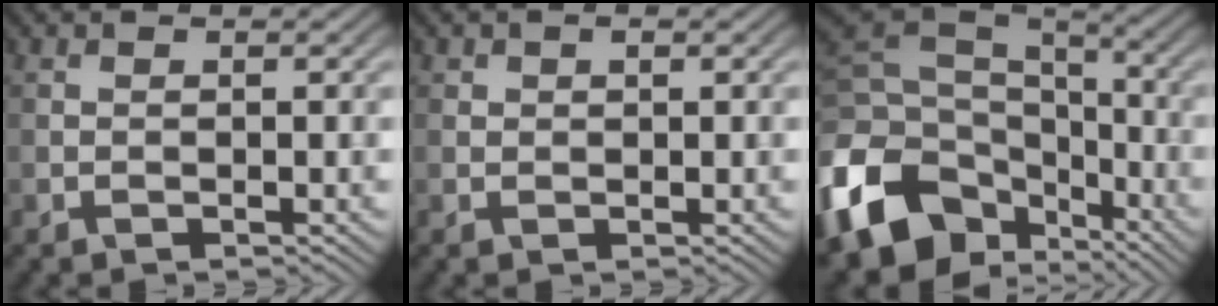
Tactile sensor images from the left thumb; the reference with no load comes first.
{"total": 1.2, "force": [0.6, 0.8, 0.7], "torque": [-0.013, 0.003, 0.011]}
{"total": 16.1, "force": [-6.3, 11.4, 9.4], "torque": [-0.249, -0.033, -0.110]}